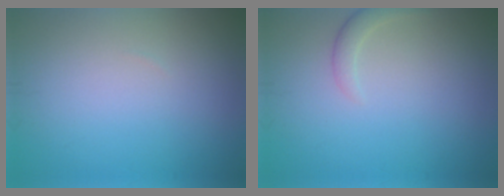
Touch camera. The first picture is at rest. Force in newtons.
{"total": 1.4, "press": 1.4, "slide": 0.1}